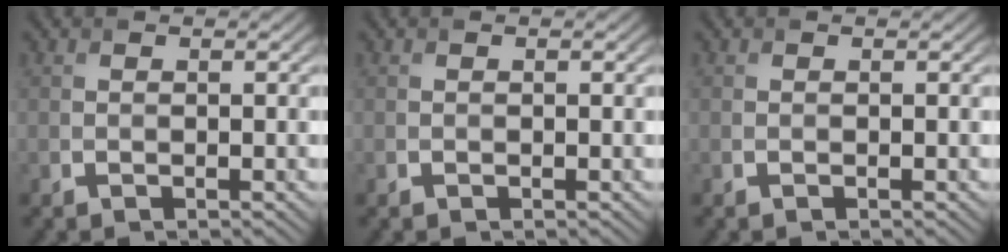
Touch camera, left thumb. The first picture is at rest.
{"total": 0.0}
{"total": 0.0}